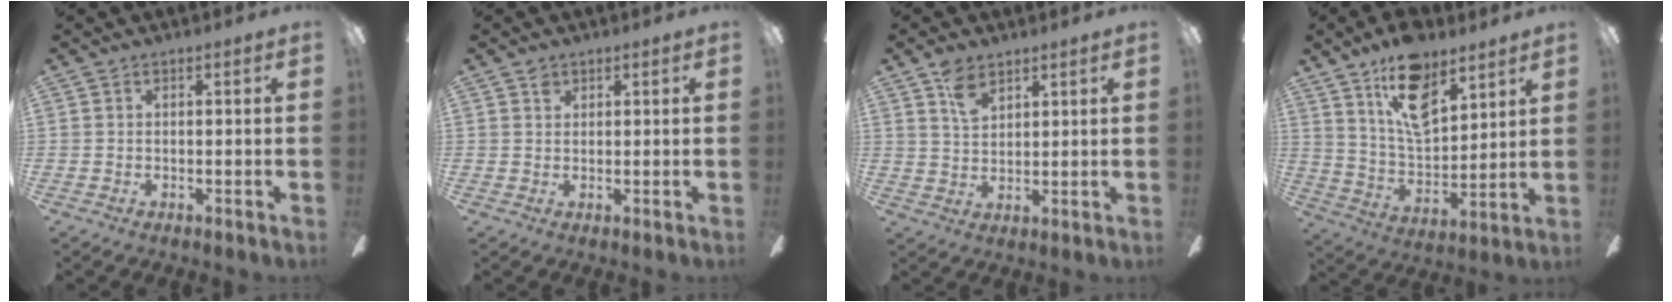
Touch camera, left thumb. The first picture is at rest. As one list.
[{"total": 1.5, "force": [1.0, 1.0, 0.4], "torque": [-0.002, -0.003, 0.018]}, {"total": 5.6, "force": [3.8, 2.9, 2.9], "torque": [-0.050, -0.011, 0.069]}, {"total": 16.0, "force": [10.3, 7.8, 9.4], "torque": [-0.166, -0.040, 0.186]}]